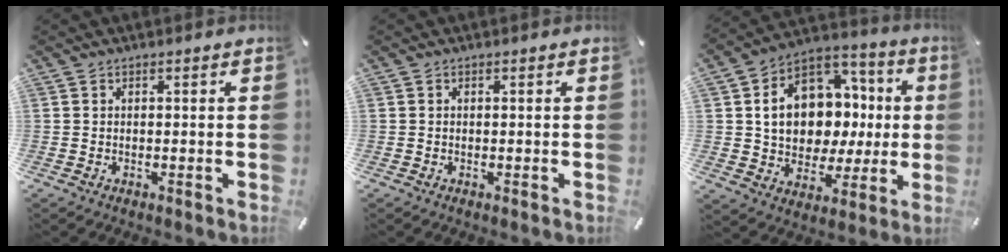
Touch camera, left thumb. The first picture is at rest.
{"total": 0.0}
{"total": 15.2, "force": [1.6, 12.6, 8.3], "torque": [-0.127, -0.013, 0.041]}